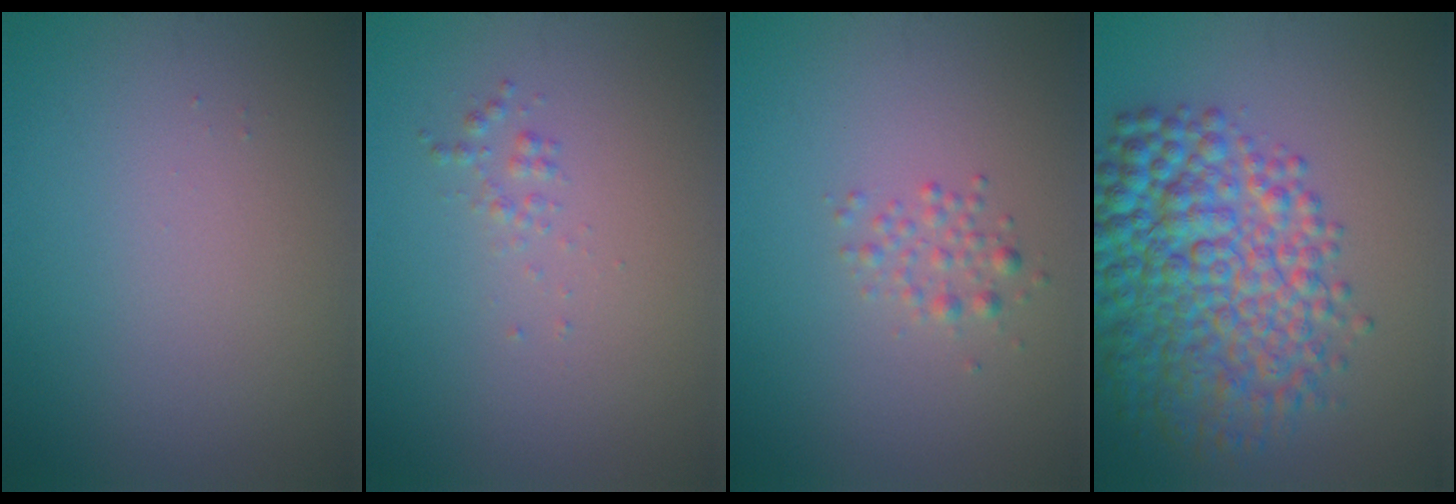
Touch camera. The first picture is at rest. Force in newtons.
{"total": 0.7, "press": 0.7, "slide": 0.0}
{"total": 1.4, "press": 1.4, "slide": 0.1}
{"total": 9.3, "press": 9.3, "slide": 0.1}